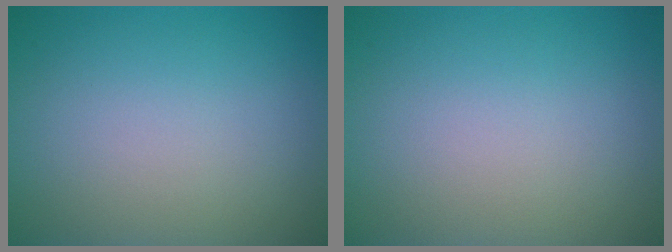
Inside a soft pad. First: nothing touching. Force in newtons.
{"total": 0.0}